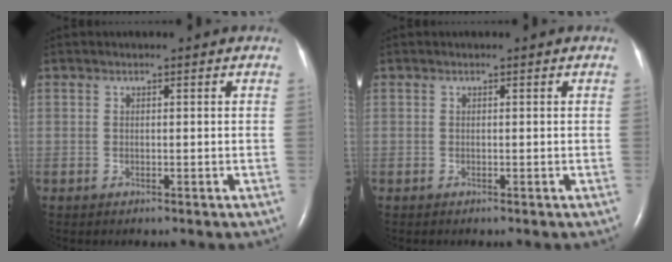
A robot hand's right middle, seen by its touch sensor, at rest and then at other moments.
{"total": 0.0}